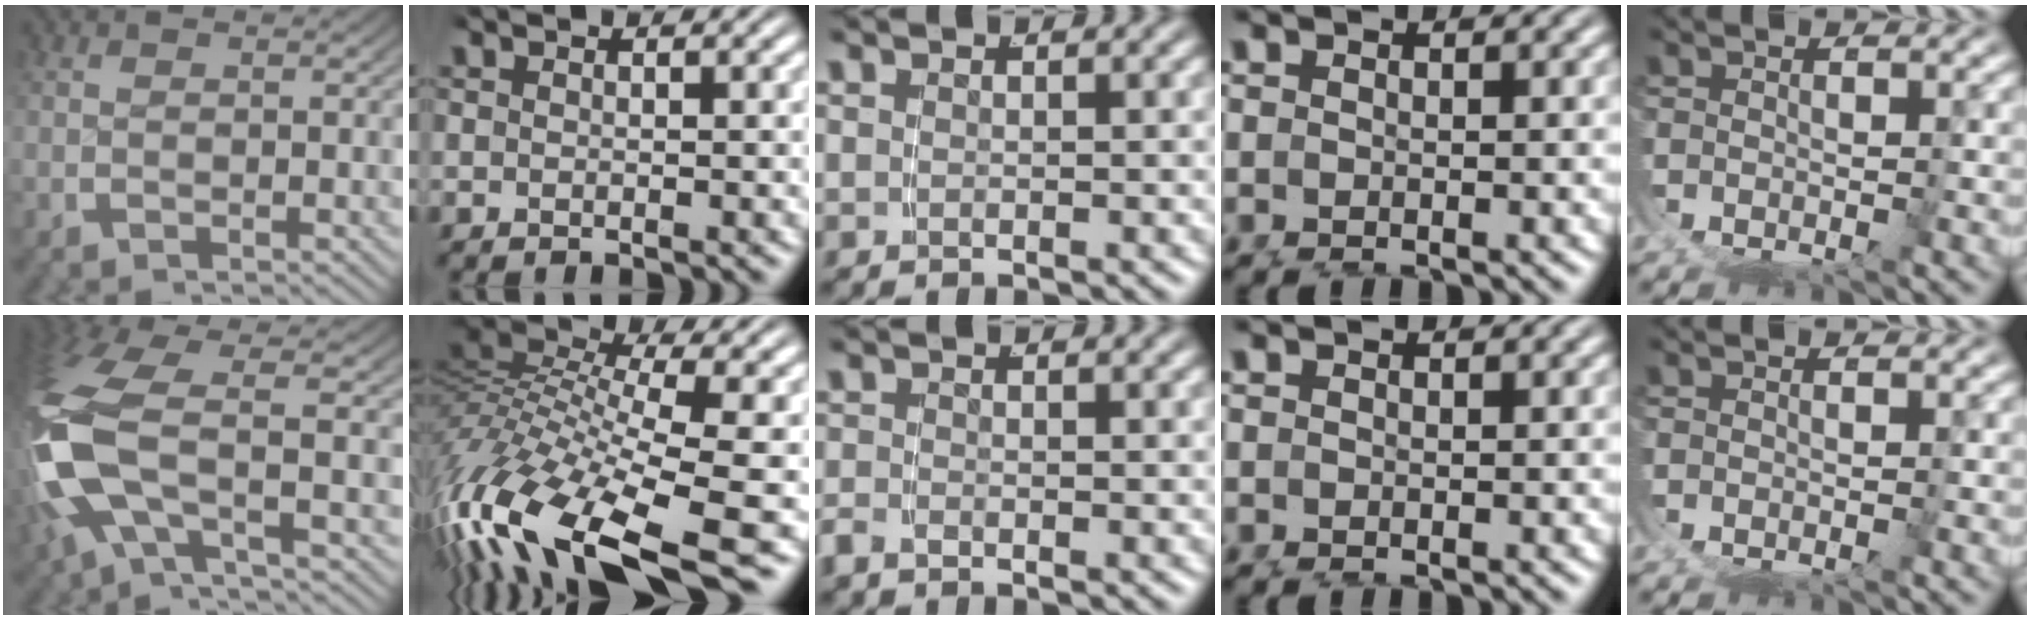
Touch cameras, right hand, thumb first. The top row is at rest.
{"thumb": {"total": 10.6, "force": [-1.3, 5.8, 8.7], "torque": [-0.261, -0.038, 0.004]}, "index": {"total": 11.1, "force": [-3.9, 6.0, 8.5], "torque": [-0.189, -0.056, -0.043]}, "middle": {"total": 1.2, "force": [-1.1, 0.4, 0.5], "torque": [-0.011, -0.005, -0.018]}}